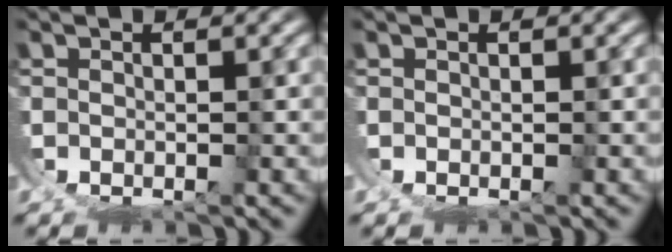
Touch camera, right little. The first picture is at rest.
{"total": 0.0}